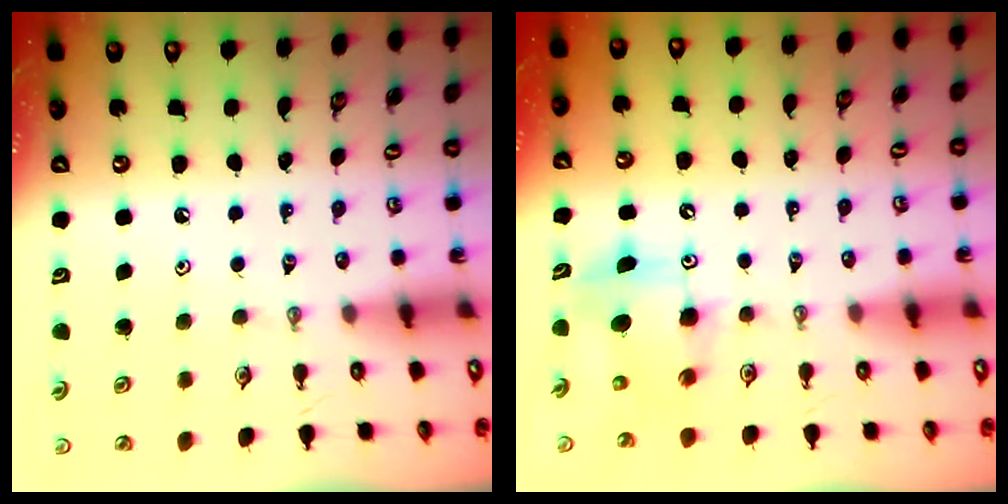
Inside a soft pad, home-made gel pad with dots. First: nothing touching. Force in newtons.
{"total": 8.0, "press": 7.8, "slide": 1.9}